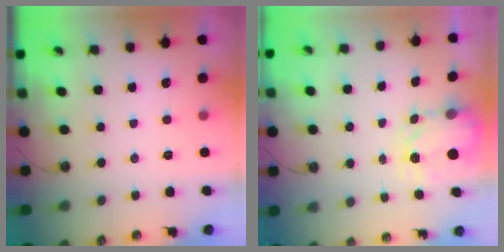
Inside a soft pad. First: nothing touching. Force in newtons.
{"total": 3.6, "press": 3.6, "slide": 0.6}